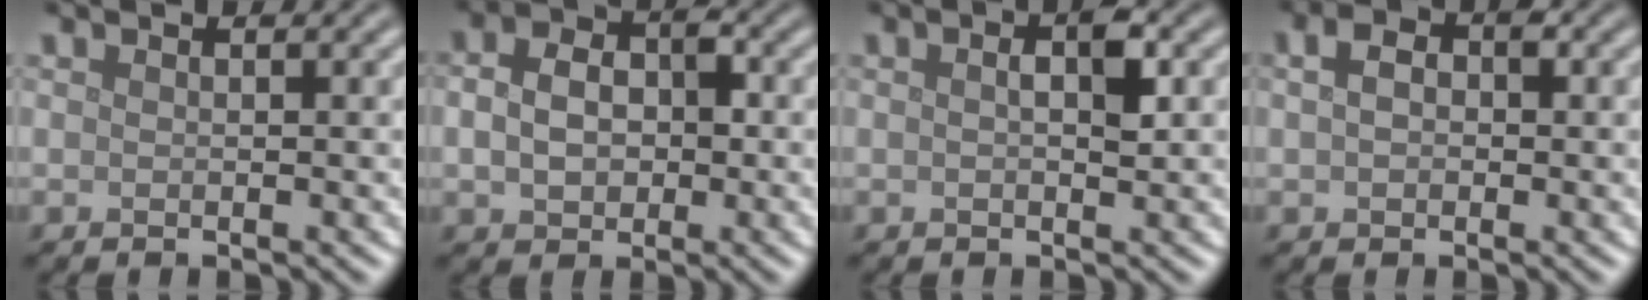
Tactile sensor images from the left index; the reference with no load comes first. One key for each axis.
{"total": 4.6, "fx": 0.0, "fy": 3.4, "fz": 3.1, "tx": -0.055, "ty": 0.005, "tz": -0.008}
{"total": 2.3, "fx": 0.4, "fy": 0.6, "fz": 2.1, "tx": -0.034, "ty": 0.005, "tz": 0.003}
{"total": 3.0, "fx": 0.6, "fy": 2.1, "fz": 2.1, "tx": -0.037, "ty": 0.010, "tz": 0.008}